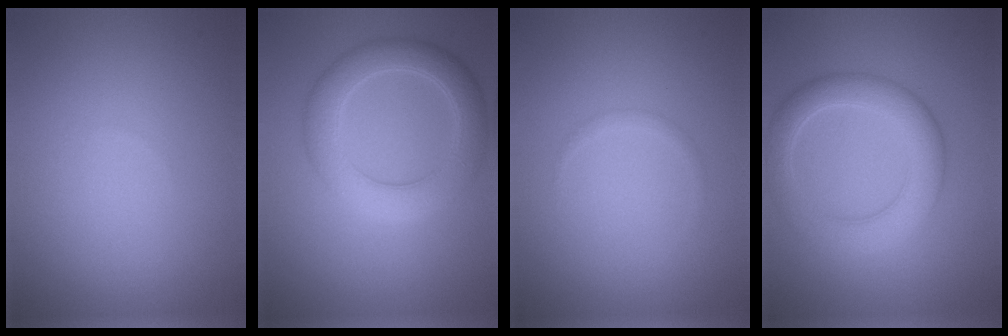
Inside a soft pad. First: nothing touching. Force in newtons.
{"total": 5.0, "press": 5.0, "slide": 0.5}
{"total": 0.6, "press": 0.6, "slide": 0.0}
{"total": 5.2, "press": 5.2, "slide": 0.3}